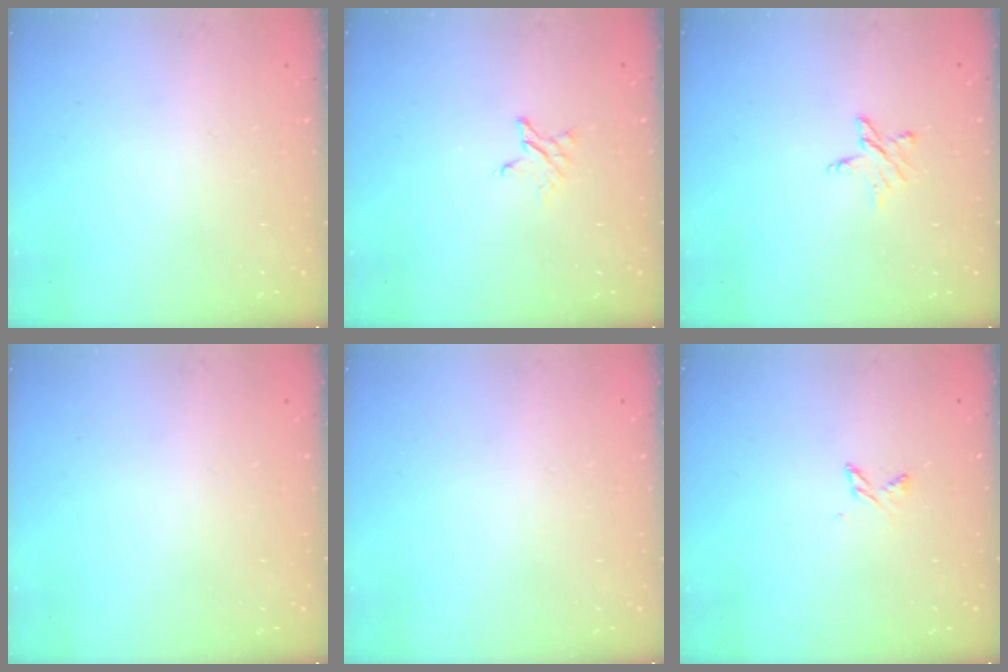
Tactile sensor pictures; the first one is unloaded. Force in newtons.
{"total": 2.3, "press": 2.3, "slide": 0.2}
{"total": 5.8, "press": 5.8, "slide": 0.3}
{"total": 0.0}
{"total": 0.0}
{"total": 2.5, "press": 2.5, "slide": 0.5}